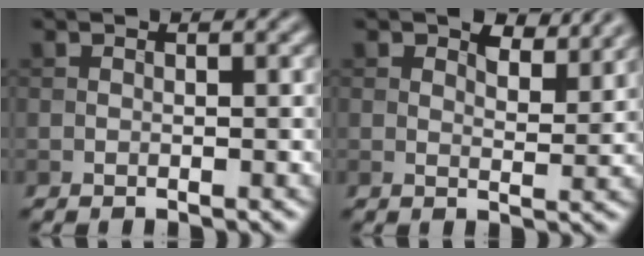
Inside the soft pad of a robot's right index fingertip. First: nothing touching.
{"total": 3.7, "force": [2.8, 1.4, 1.9], "torque": [-0.033, -0.005, 0.038]}